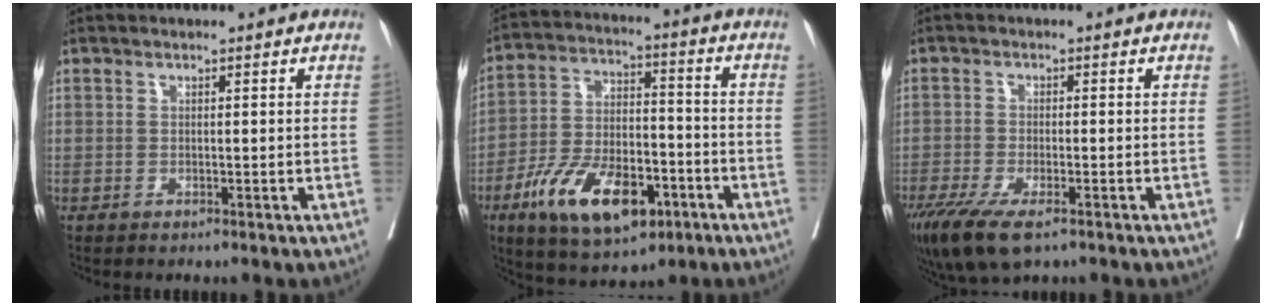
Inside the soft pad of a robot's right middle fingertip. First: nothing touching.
{"total": 15.3, "force": [-7.6, 6.8, 11.4], "torque": [-0.208, 0.002, -0.124]}
{"total": 9.8, "force": [-6.4, 3.1, 6.8], "torque": [-0.120, -0.023, -0.106]}